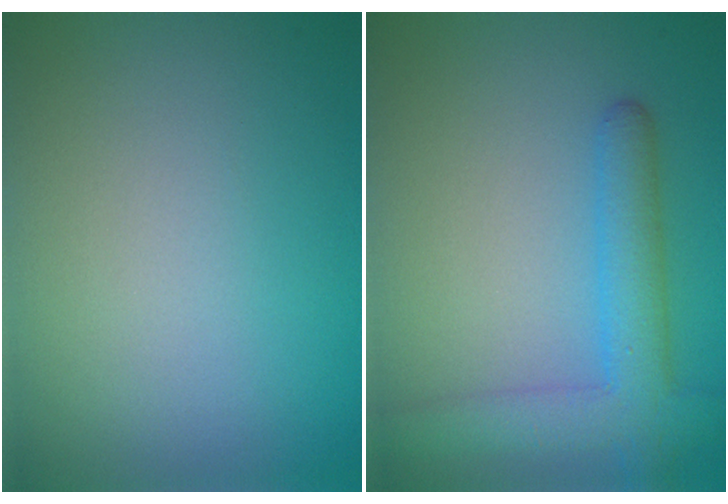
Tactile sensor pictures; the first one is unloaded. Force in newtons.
{"total": 4.7, "press": 4.7, "slide": 0.3}